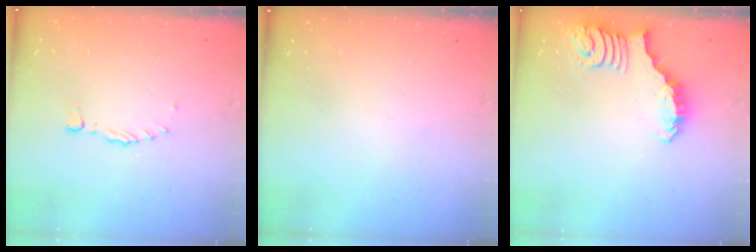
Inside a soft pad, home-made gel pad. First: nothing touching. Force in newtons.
{"total": 0.0}
{"total": 2.6, "press": 2.5, "slide": 0.5}